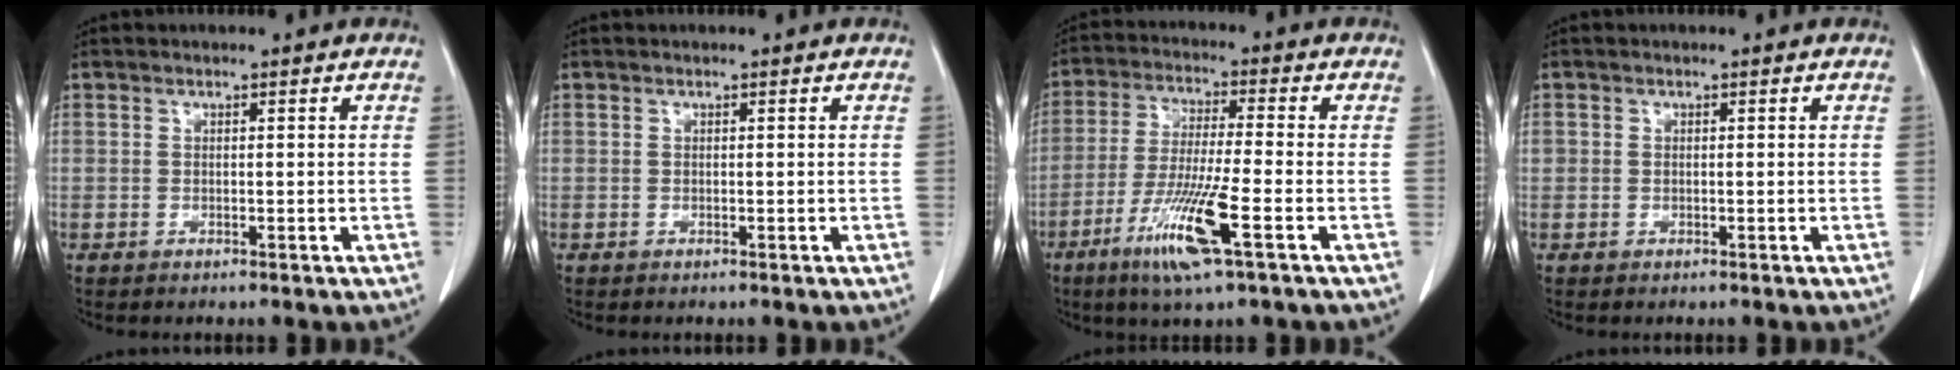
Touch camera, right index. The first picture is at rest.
{"total": 0.0}
{"total": 11.3, "force": [-5.2, 0.0, 10.1], "torque": [-0.202, -0.023, -0.098]}
{"total": 0.6, "force": [0.1, 0.6, 0.1], "torque": [0.006, 0.008, 0.004]}